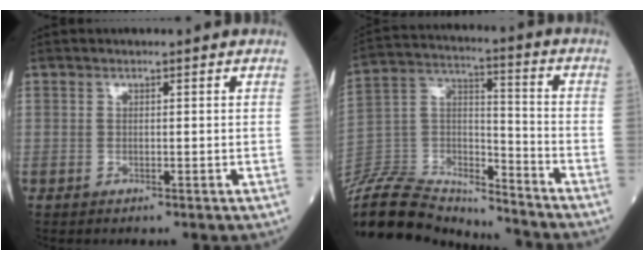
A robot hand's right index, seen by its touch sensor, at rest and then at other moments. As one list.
[{"total": 22.5, "force": [-21.2, 5.6, 5.1], "torque": [-0.140, 0.024, -0.353]}]